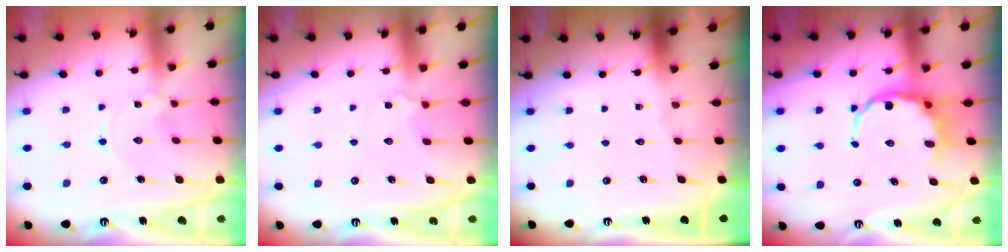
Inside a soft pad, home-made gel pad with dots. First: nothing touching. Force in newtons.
{"total": 3.3, "press": 3.2, "slide": 0.7}
{"total": 0.0}
{"total": 8.3, "press": 8.1, "slide": 2.0}